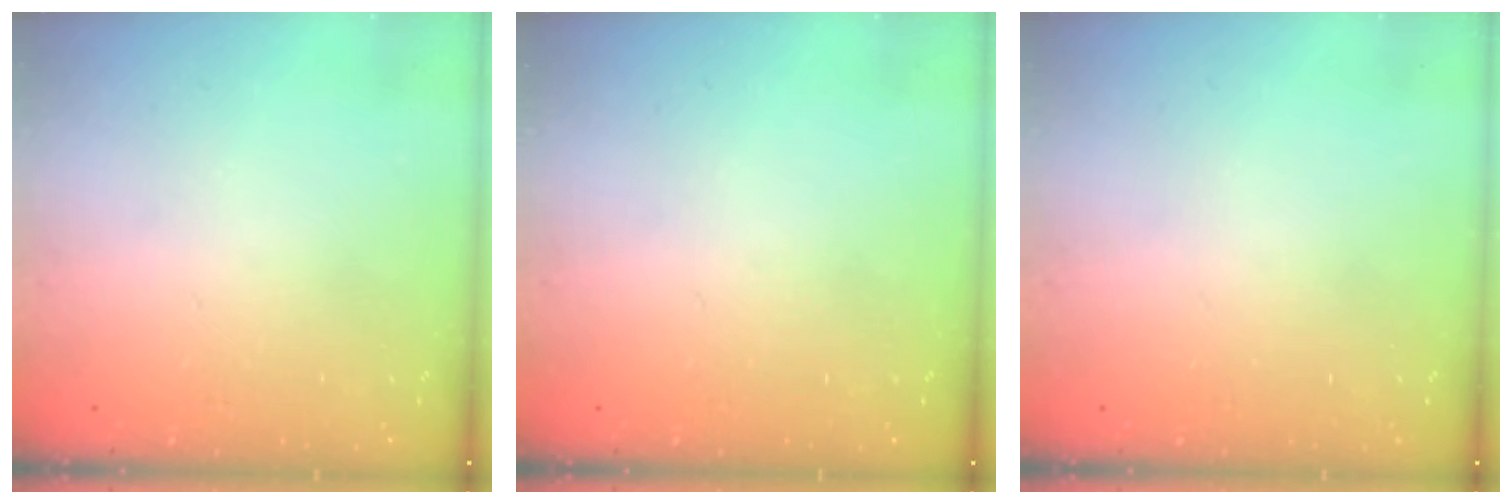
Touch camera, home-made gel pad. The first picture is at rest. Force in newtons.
{"total": 0.0}
{"total": 0.0}